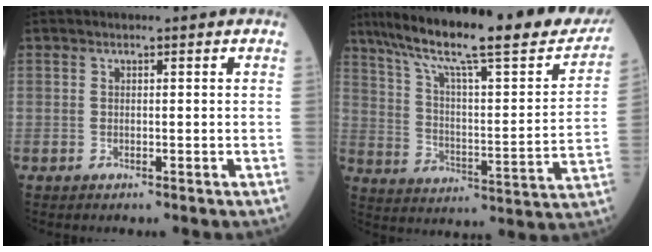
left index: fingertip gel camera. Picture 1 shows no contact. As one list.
[{"total": 27.1, "force": [22.0, 3.4, 15.5], "torque": [-0.255, -0.021, 0.307]}]